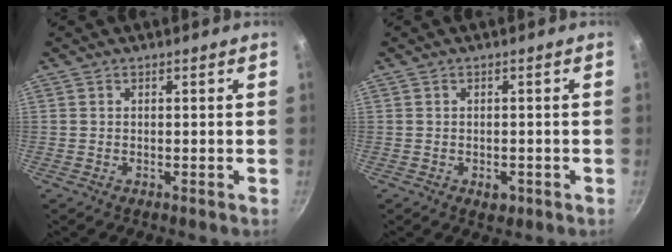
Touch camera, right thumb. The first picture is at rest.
{"total": 2.3, "force": [-0.9, 1.5, 1.5], "torque": [-0.016, 0.006, -0.006]}